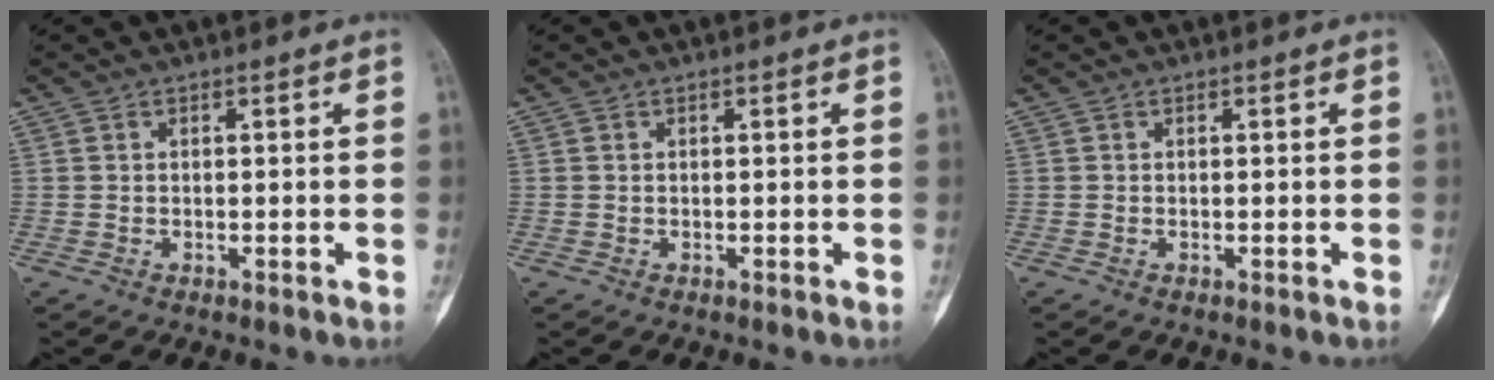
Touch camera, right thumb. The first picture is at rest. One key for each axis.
{"total": 0.0}
{"total": 0.0}